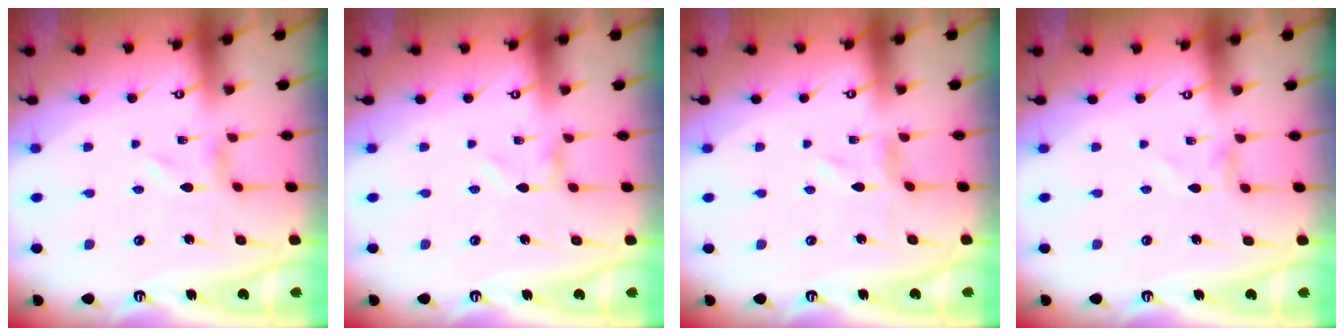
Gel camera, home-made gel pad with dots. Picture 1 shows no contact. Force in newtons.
{"total": 0.0}
{"total": 1.0, "press": 1.0, "slide": 0.2}
{"total": 0.0}